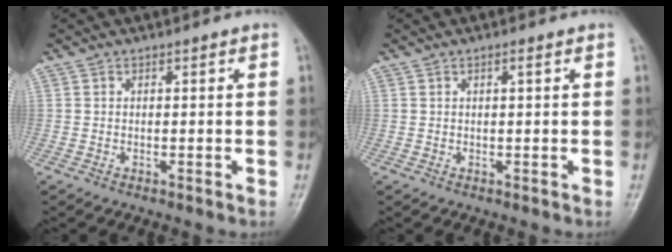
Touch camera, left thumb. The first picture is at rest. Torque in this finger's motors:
{"motor_torque": [-0.16, -0.11, -0.18, 0.31, -0.02]}